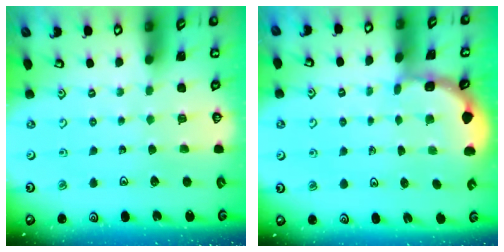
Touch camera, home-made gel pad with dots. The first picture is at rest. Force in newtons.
{"total": 2.1, "press": 2.1, "slide": 0.2}